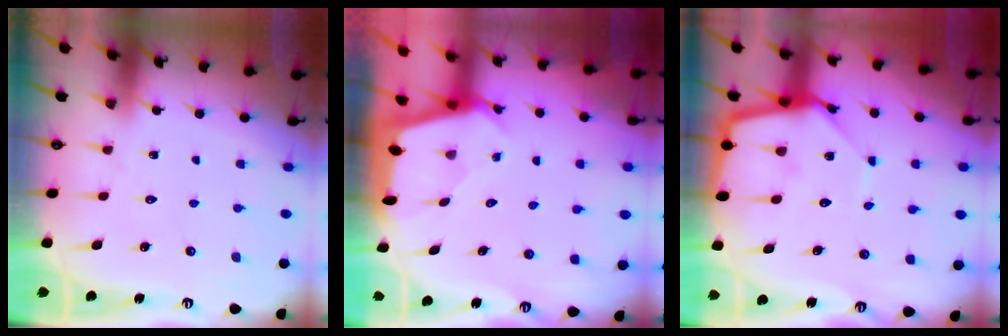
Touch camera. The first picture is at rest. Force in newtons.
{"total": 3.4, "press": 3.4, "slide": 0.3}
{"total": 10.5, "press": 10.5, "slide": 0.9}